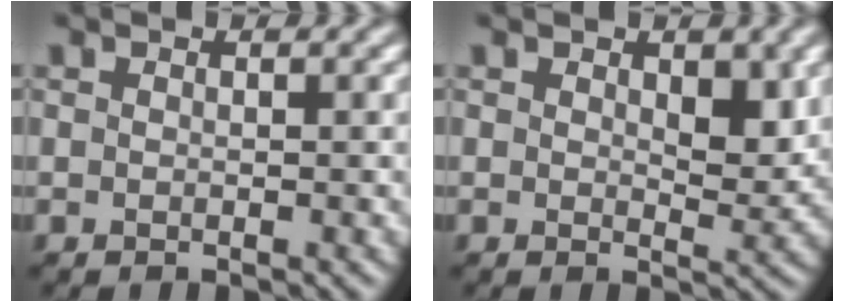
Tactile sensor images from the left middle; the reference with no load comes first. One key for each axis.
{"total": 2.7, "fx": 0.8, "fy": 1.3, "fz": 2.2, "tx": -0.028, "ty": -0.007, "tz": 0.016}